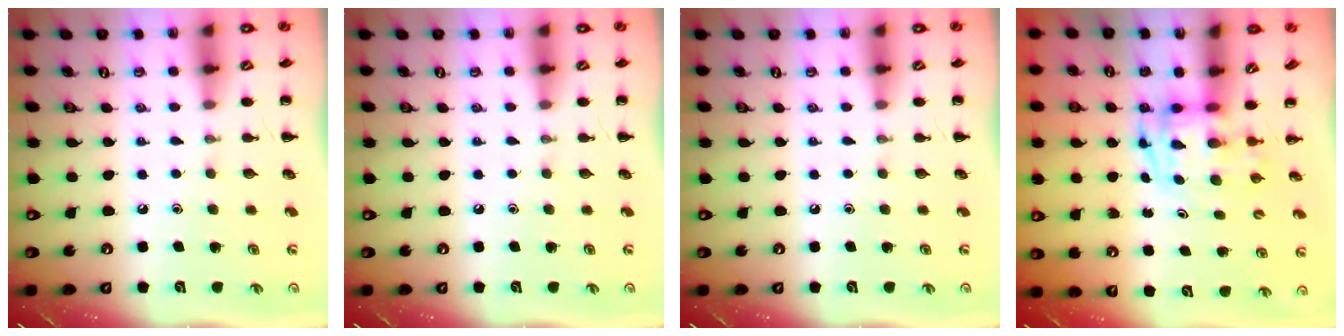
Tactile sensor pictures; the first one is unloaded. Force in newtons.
{"total": 0.0}
{"total": 0.0}
{"total": 3.3, "press": 3.2, "slide": 0.7}